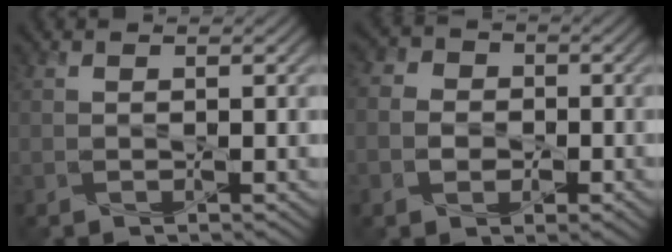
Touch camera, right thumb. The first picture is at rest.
{"total": 5.0, "force": [-1.3, 4.2, 2.3], "torque": [-0.042, -0.002, -0.036]}